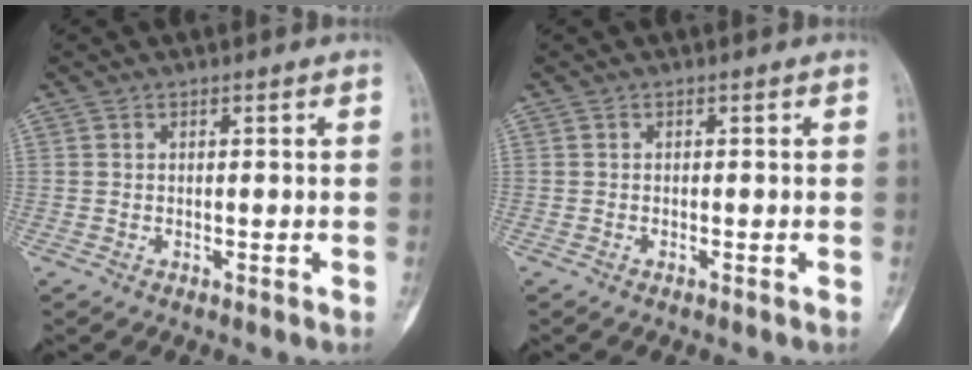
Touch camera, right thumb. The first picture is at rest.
{"total": 0.0}